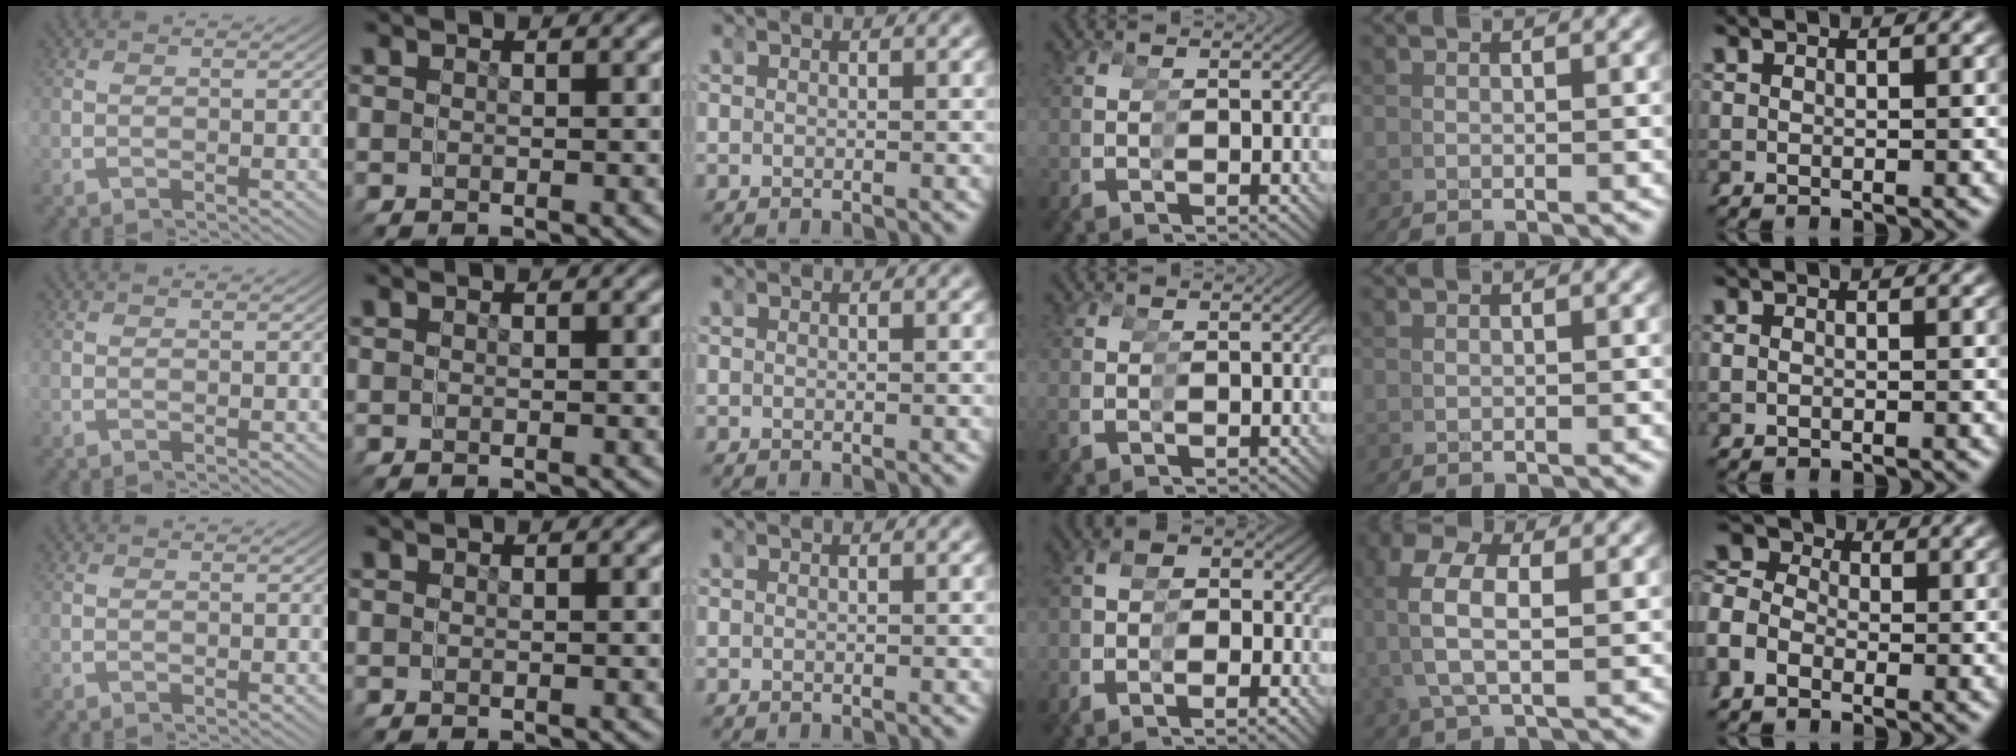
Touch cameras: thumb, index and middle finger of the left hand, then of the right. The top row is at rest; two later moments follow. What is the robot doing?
{"motion": "grasp_and_lifting", "object": "hoodie"}